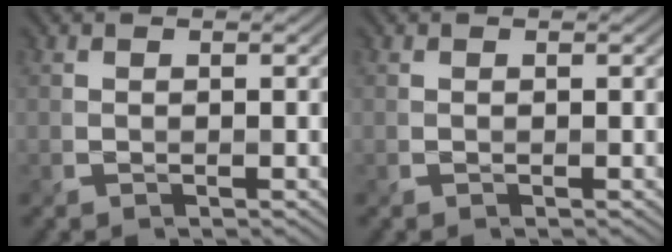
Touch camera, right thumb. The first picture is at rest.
{"total": 0.0}